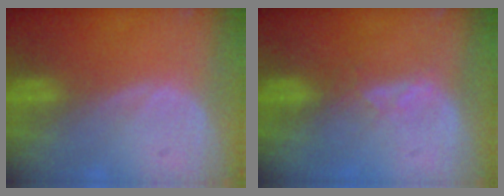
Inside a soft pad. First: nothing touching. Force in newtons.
{"total": 2.0, "press": 1.9, "slide": 0.7}